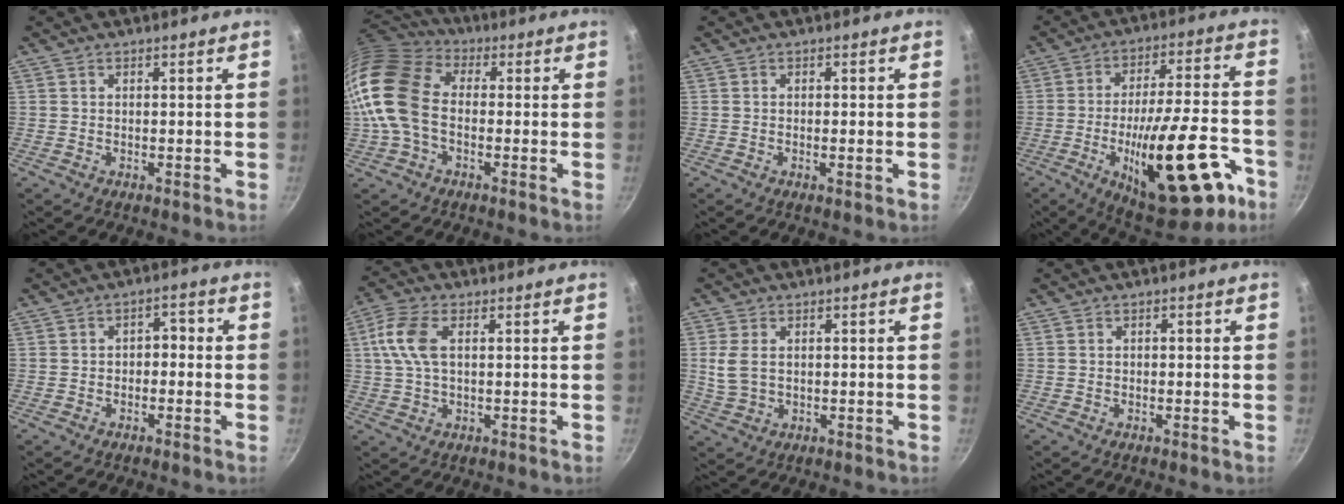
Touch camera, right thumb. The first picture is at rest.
{"total": 16.1, "force": [-1.6, 11.0, 11.6], "torque": [-0.220, 0.032, -0.047]}
{"total": 1.0, "force": [-0.2, 0.2, 0.9], "torque": [-0.018, 0.000, -0.005]}
{"total": 24.5, "force": [-9.8, 8.9, 20.7], "torque": [-0.274, 0.043, -0.130]}
{"total": 3.2, "force": [-0.7, 2.3, 2.2], "torque": [-0.010, 0.019, -0.017]}
{"total": 8.5, "force": [1.8, 4.6, 6.9], "torque": [-0.146, 0.016, 0.028]}
{"total": 5.0, "force": [0.5, 3.4, 3.6], "torque": [-0.075, 0.003, 0.015]}
{"total": 0.6, "force": [-0.2, 0.5, 0.4], "torque": [-0.008, 0.005, -0.003]}